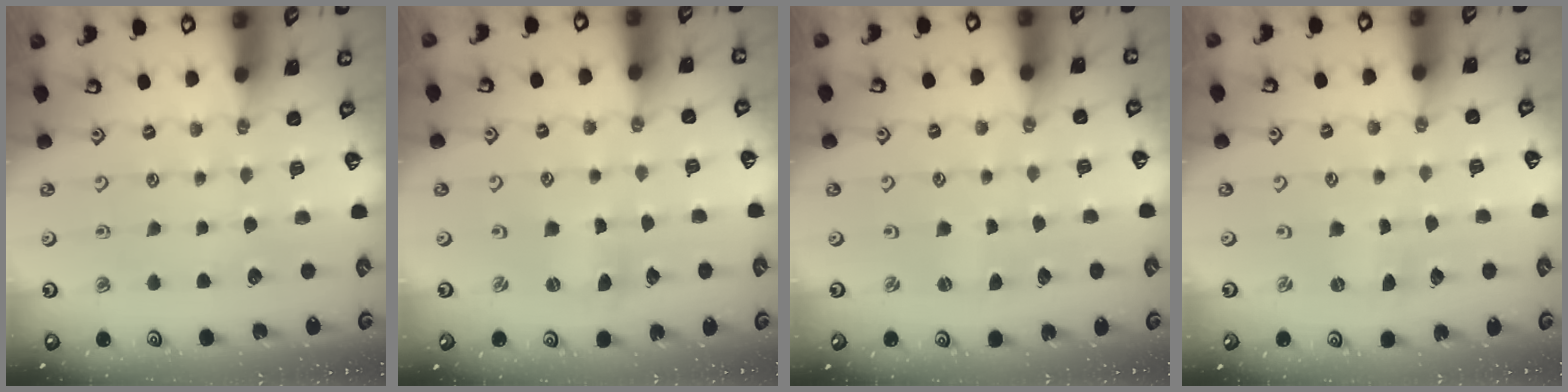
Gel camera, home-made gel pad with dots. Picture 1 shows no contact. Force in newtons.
{"total": 1.0, "press": 1.0, "slide": 0.2}
{"total": 1.1, "press": 1.1, "slide": 0.3}
{"total": 0.0}